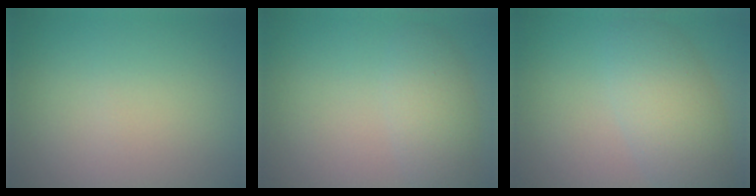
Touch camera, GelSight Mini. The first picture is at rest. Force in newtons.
{"total": 2.6, "press": 2.6, "slide": 0.2}
{"total": 5.1, "press": 5.1, "slide": 0.1}